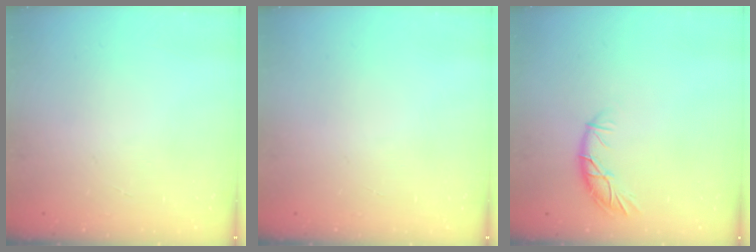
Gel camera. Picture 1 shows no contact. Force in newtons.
{"total": 0.0}
{"total": 8.1, "press": 8.1, "slide": 0.4}